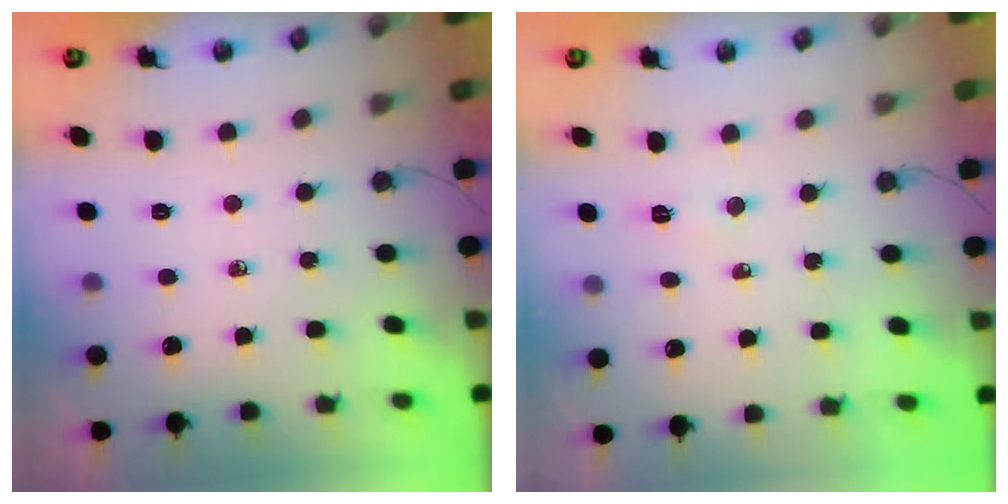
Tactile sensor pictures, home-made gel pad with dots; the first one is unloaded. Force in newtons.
{"total": 2.9, "press": 2.9, "slide": 0.5}